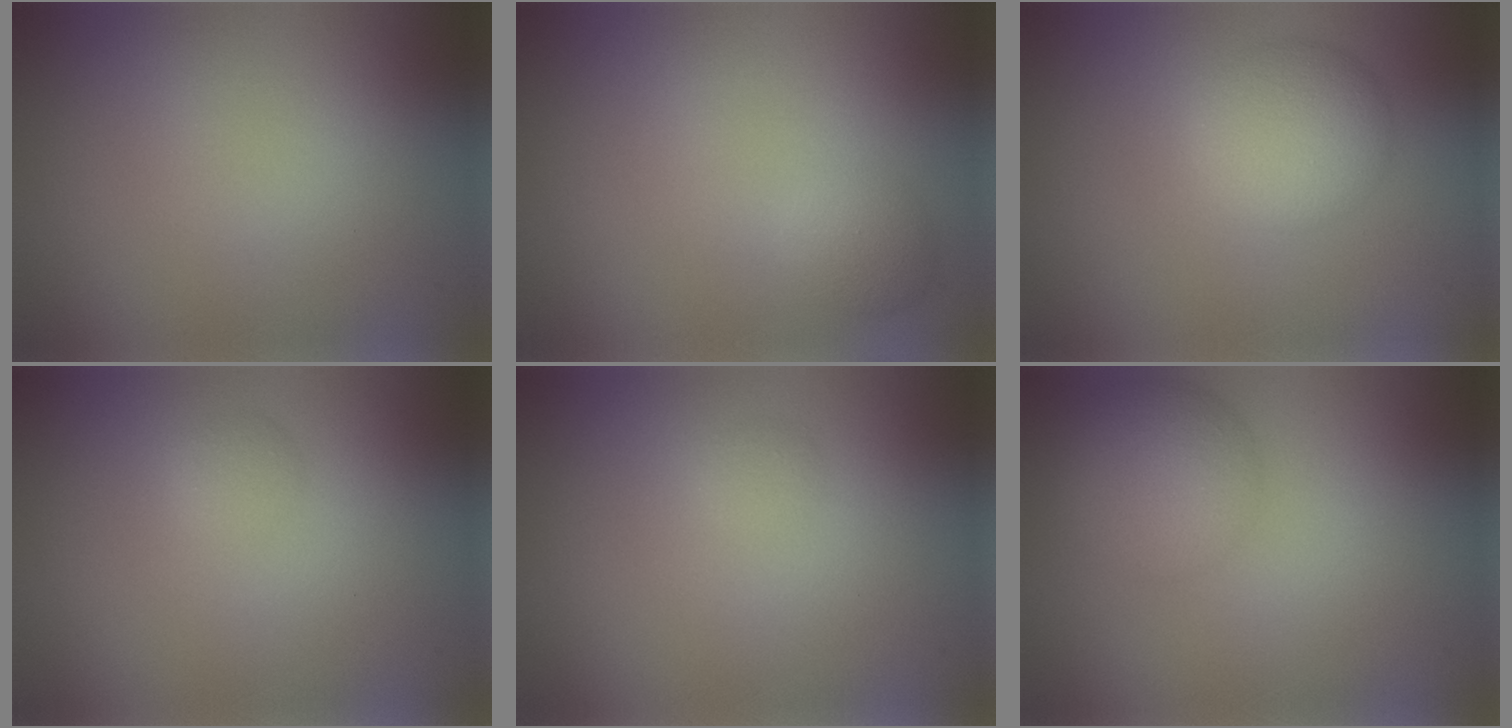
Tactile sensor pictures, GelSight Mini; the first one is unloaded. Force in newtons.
{"total": 1.5, "press": 1.5, "slide": 0.1}
{"total": 4.1, "press": 4.1, "slide": 0.1}
{"total": 1.0, "press": 1.0, "slide": 0.0}
{"total": 0.8, "press": 0.8, "slide": 0.0}
{"total": 4.9, "press": 4.9, "slide": 0.1}